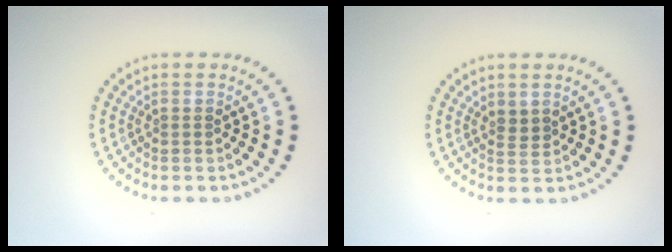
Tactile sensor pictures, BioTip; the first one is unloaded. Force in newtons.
{"total": 1.2, "press": 1.0, "slide": 0.7}